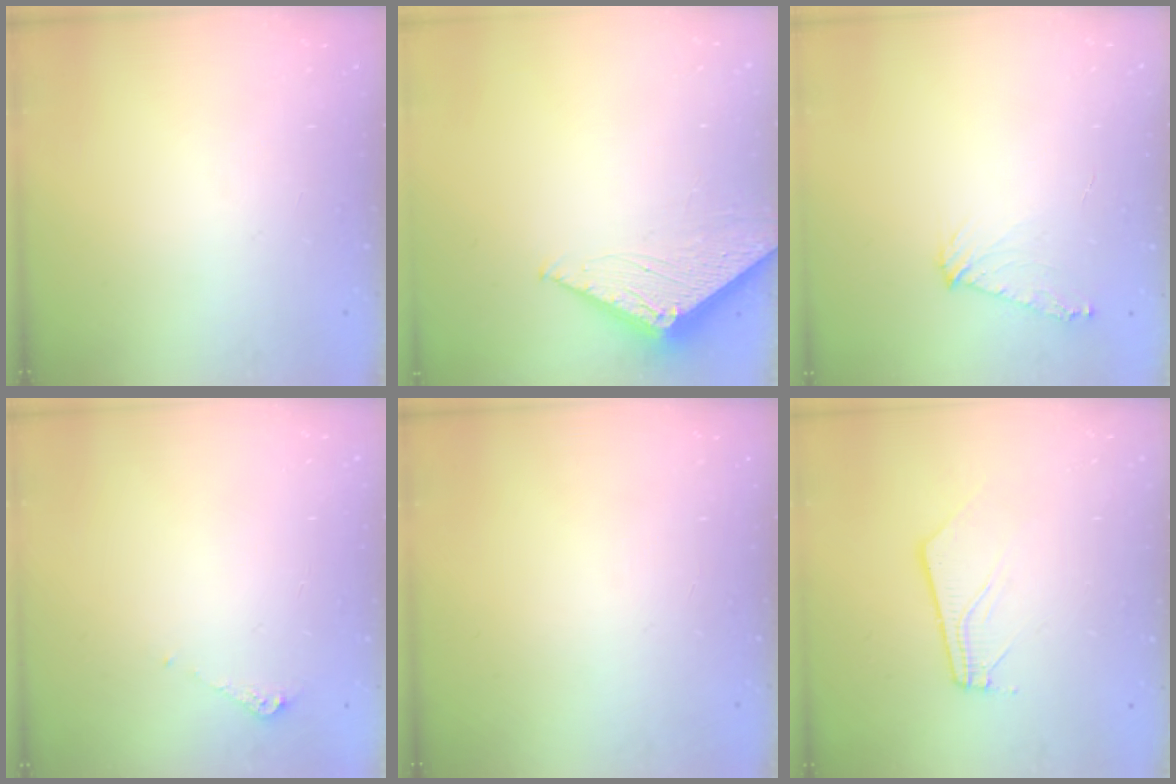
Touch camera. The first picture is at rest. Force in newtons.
{"total": 4.0, "press": 4.0, "slide": 0.1}
{"total": 6.6, "press": 6.6, "slide": 0.9}
{"total": 4.3, "press": 4.2, "slide": 0.5}
{"total": 0.0}
{"total": 3.8, "press": 3.8, "slide": 0.3}